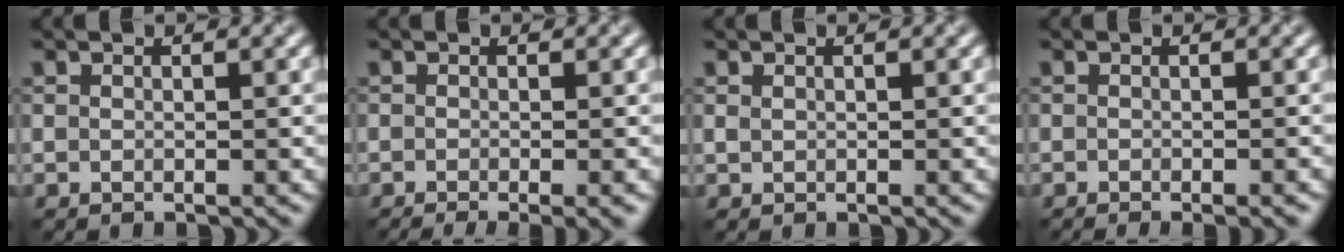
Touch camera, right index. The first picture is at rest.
{"total": 3.3, "force": [-1.8, 0.7, 2.7], "torque": [-0.039, -0.014, -0.024]}
{"total": 0.0}
{"total": 1.7, "force": [-1.3, 0.1, 1.1], "torque": [-0.015, -0.010, -0.017]}